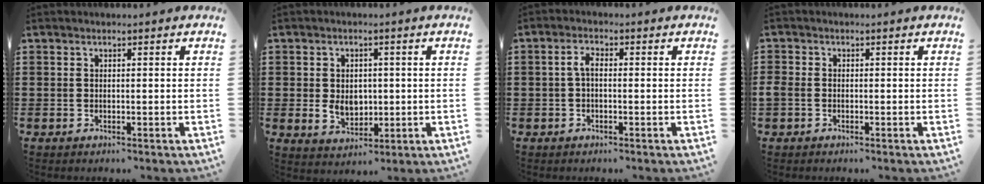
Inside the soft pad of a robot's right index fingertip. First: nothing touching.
{"total": 4.6, "force": [0.0, 3.5, 3.0], "torque": [-0.056, 0.008, -0.003]}
{"total": 2.3, "force": [-0.3, 0.9, 2.0], "torque": [-0.048, 0.001, -0.009]}
{"total": 1.3, "force": [-0.8, 0.9, 0.5], "torque": [-0.020, -0.001, -0.018]}